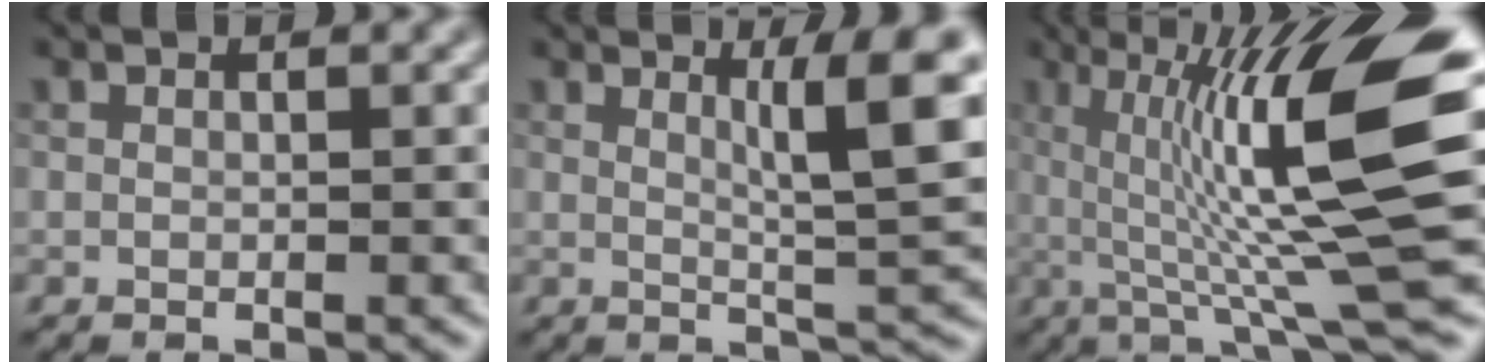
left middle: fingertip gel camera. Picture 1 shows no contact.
{"total": 6.8, "force": [2.2, 0.9, 6.4], "torque": [-0.088, -0.004, 0.036]}
{"total": 13.4, "force": [1.5, 2.0, 13.1], "torque": [-0.192, 0.013, 0.025]}